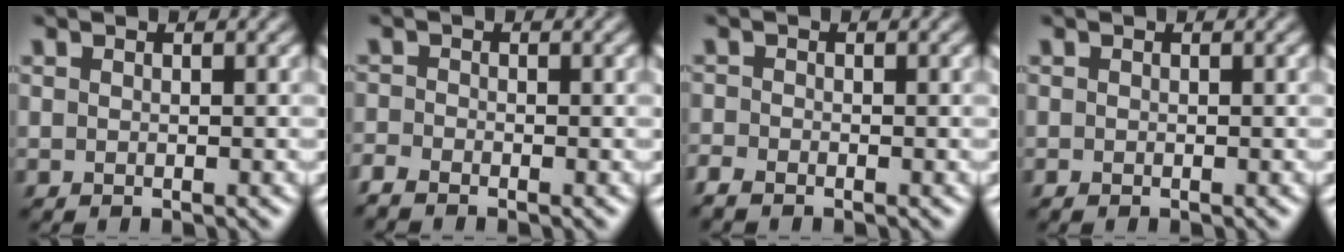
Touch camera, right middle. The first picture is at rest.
{"total": 1.7, "force": [-1.5, 0.4, 0.6], "torque": [-0.015, -0.009, -0.039]}
{"total": 1.4, "force": [-1.2, 0.5, 0.6], "torque": [-0.013, -0.007, -0.030]}
{"total": 0.0}